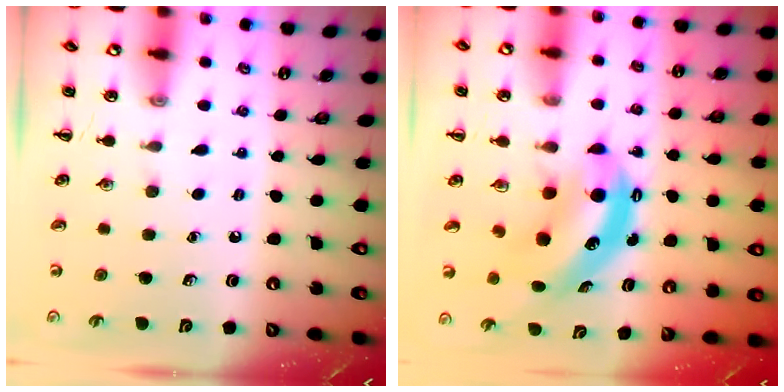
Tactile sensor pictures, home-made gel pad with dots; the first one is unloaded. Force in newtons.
{"total": 6.1, "press": 6.1, "slide": 1.0}